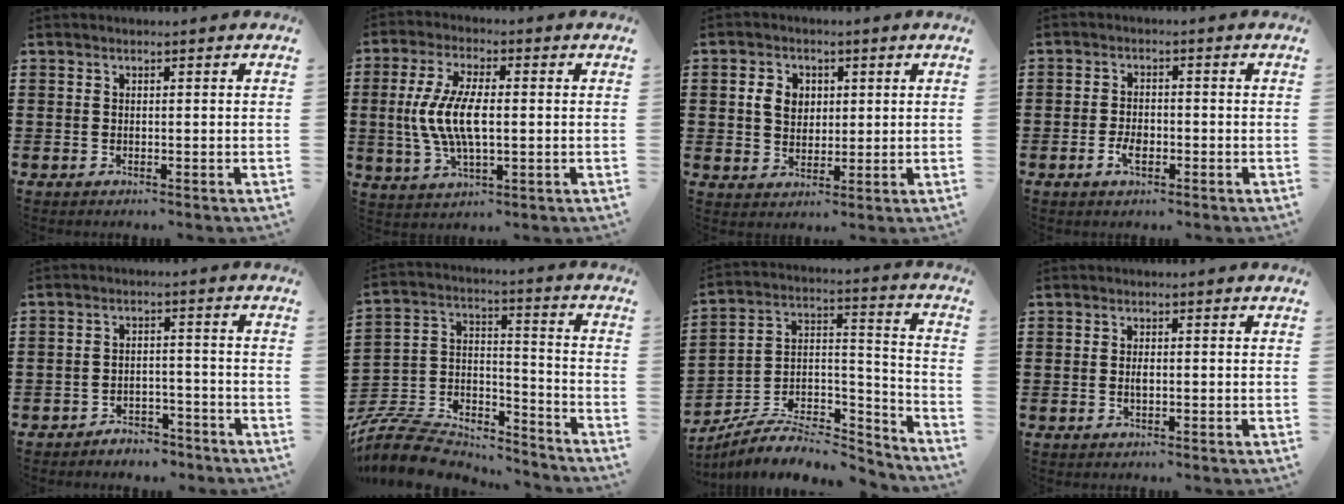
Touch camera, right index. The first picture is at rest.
{"total": 9.3, "force": [-0.3, 3.6, 8.5], "torque": [-0.203, -0.008, -0.017]}
{"total": 4.4, "force": [1.0, 3.6, 2.4], "torque": [-0.067, 0.011, 0.012]}
{"total": 3.0, "force": [-1.1, 1.5, 2.3], "torque": [-0.052, -0.003, -0.020]}
{"total": 3.4, "force": [-3.3, 0.9, 0.2], "torque": [-0.009, 0.006, -0.068]}
{"total": 9.1, "force": [-8.2, 3.1, 2.4], "torque": [-0.068, 0.006, -0.165]}
{"total": 7.1, "force": [-5.7, 3.1, 2.7], "torque": [-0.050, 0.009, -0.110]}
{"total": 1.4, "force": [0.0, 0.6, 1.3], "torque": [-0.024, 0.003, -0.002]}